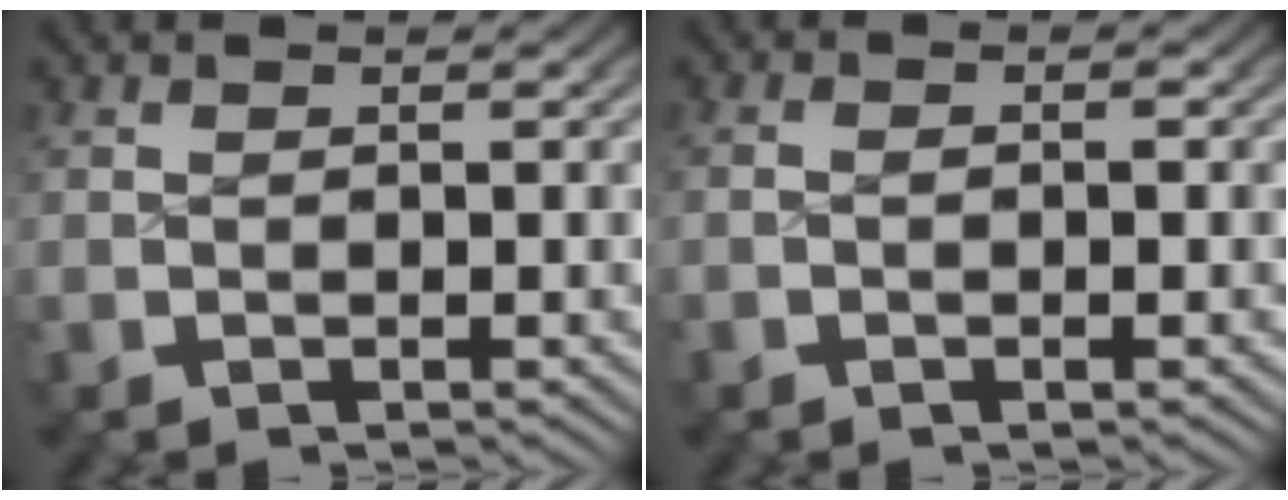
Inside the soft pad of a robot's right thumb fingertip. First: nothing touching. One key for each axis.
{"total": 1.2, "fx": -0.4, "fy": 0.3, "fz": 1.1, "tx": -0.018, "ty": 0.002, "tz": -0.008}